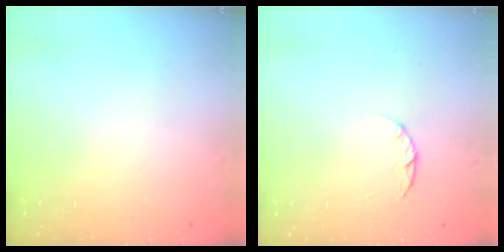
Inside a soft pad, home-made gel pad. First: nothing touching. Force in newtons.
{"total": 1.4, "press": 1.3, "slide": 0.3}